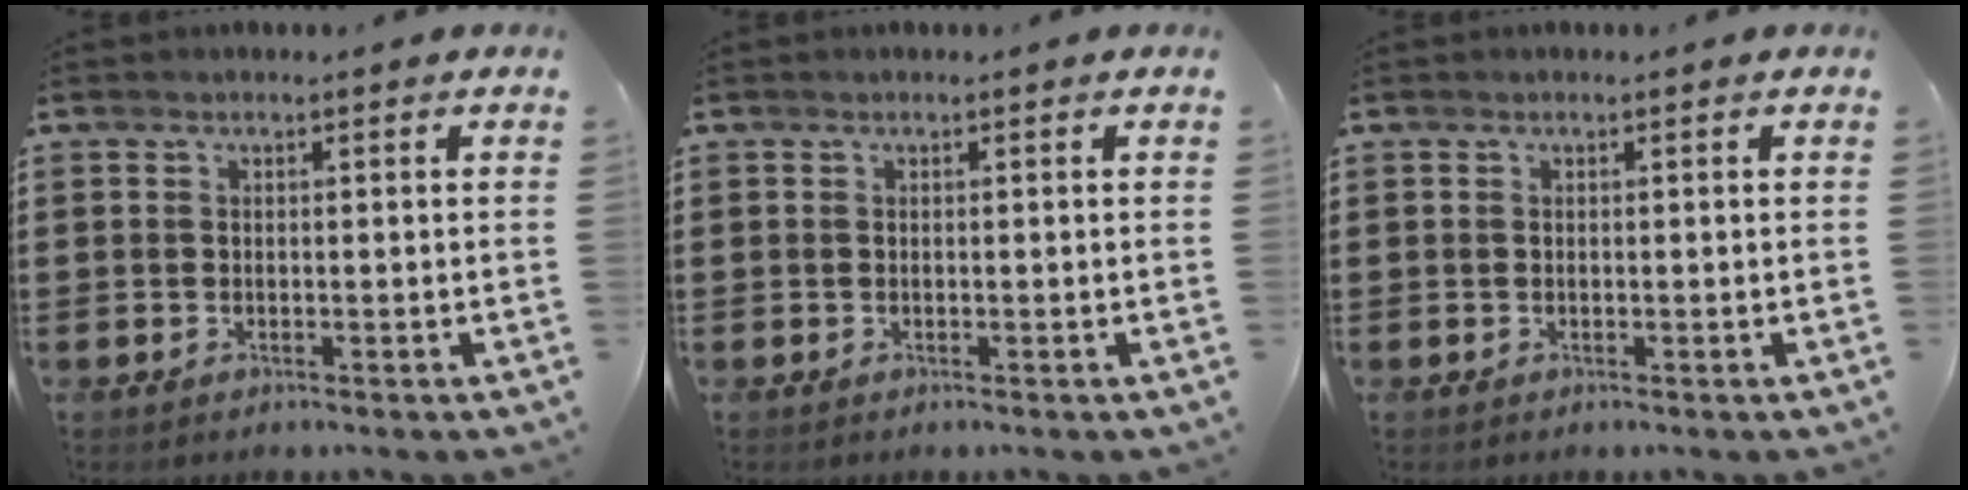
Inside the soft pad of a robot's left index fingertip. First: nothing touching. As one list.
[{"total": 0.0}, {"total": 0.0}]